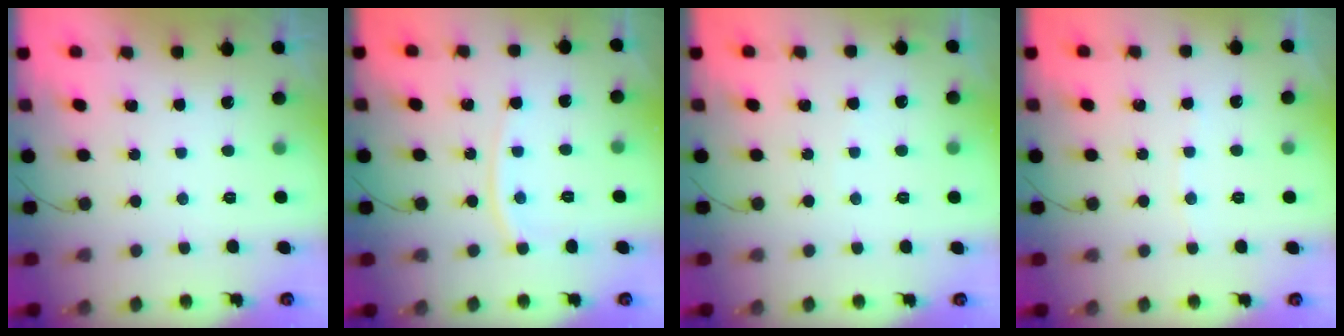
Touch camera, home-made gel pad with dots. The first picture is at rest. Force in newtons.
{"total": 5.9, "press": 5.8, "slide": 0.8}
{"total": 2.7, "press": 2.7, "slide": 0.3}
{"total": 3.0, "press": 2.9, "slide": 0.4}